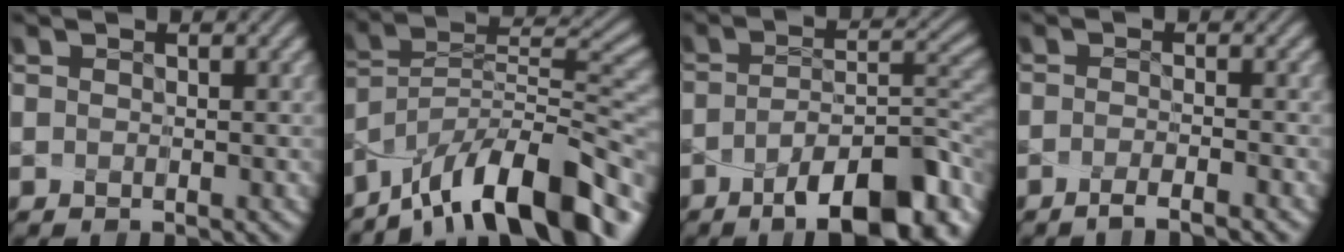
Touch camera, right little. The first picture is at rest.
{"total": 12.7, "force": [-8.4, 4.6, 8.2], "torque": [-0.140, 0.018, -0.139]}
{"total": 12.8, "force": [-6.4, 5.1, 9.8], "torque": [-0.138, -0.008, -0.081]}
{"total": 1.9, "force": [-1.4, -0.1, 1.3], "torque": [-0.021, -0.003, -0.022]}